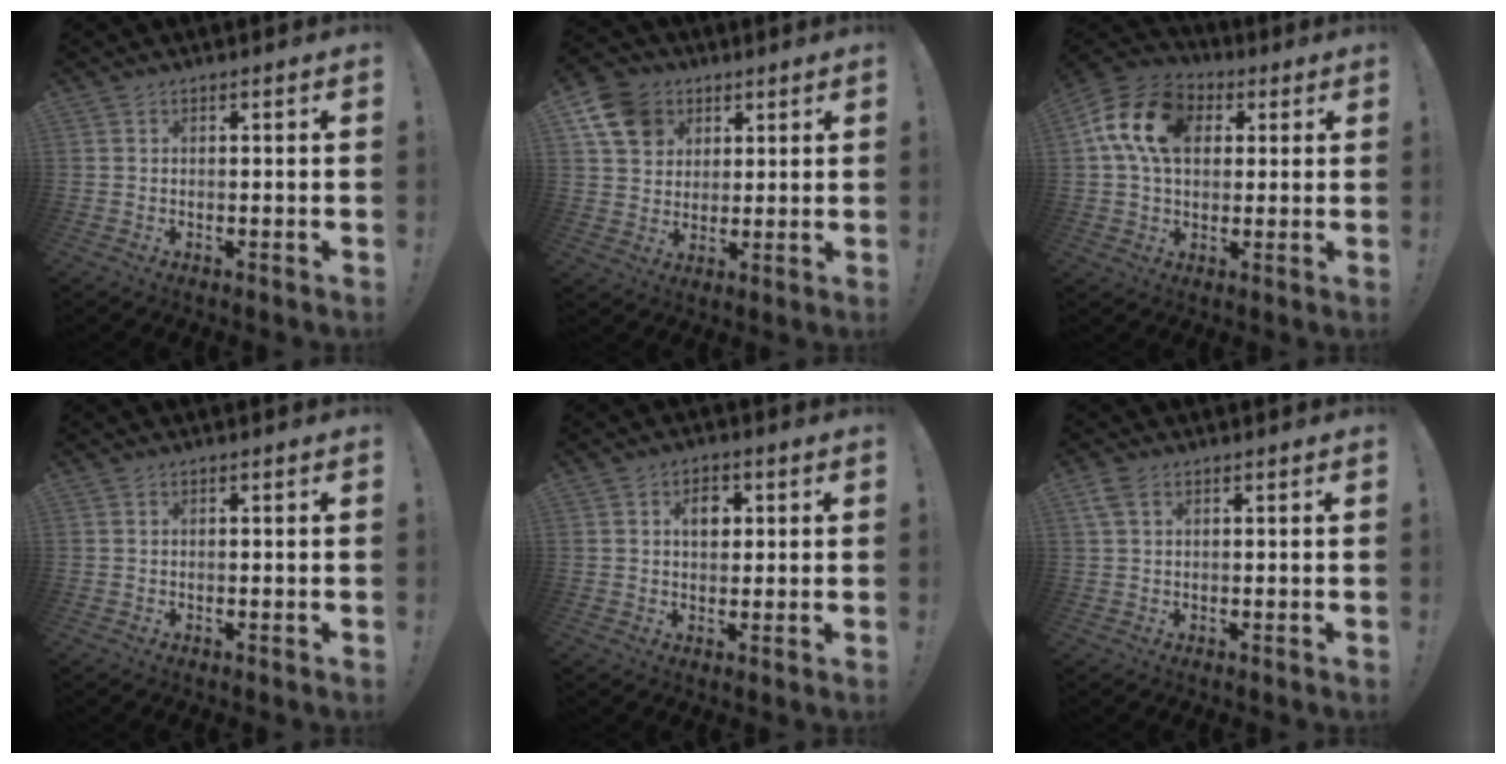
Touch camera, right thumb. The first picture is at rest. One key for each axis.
{"total": 13.2, "fx": 5.8, "fy": 10.6, "fz": 5.3, "tx": -0.079, "ty": -0.025, "tz": 0.120}
{"total": 16.2, "fx": 4.6, "fy": 11.2, "fz": 10.7, "tx": -0.187, "ty": 0.006, "tz": 0.087}
{"total": 0.0}
{"total": 5.2, "fx": 1.4, "fy": 3.8, "fz": 3.3, "tx": -0.037, "ty": 0.000, "tz": 0.016}
{"total": 2.7, "fx": 1.2, "fy": 1.4, "fz": 2.0, "tx": -0.048, "ty": 0.006, "tz": 0.025}